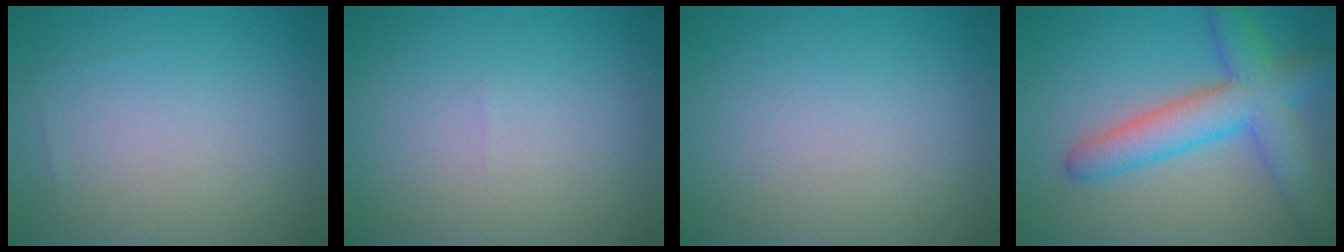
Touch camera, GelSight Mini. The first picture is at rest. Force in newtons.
{"total": 0.0}
{"total": 0.0}
{"total": 6.8, "press": 6.8, "slide": 0.1}